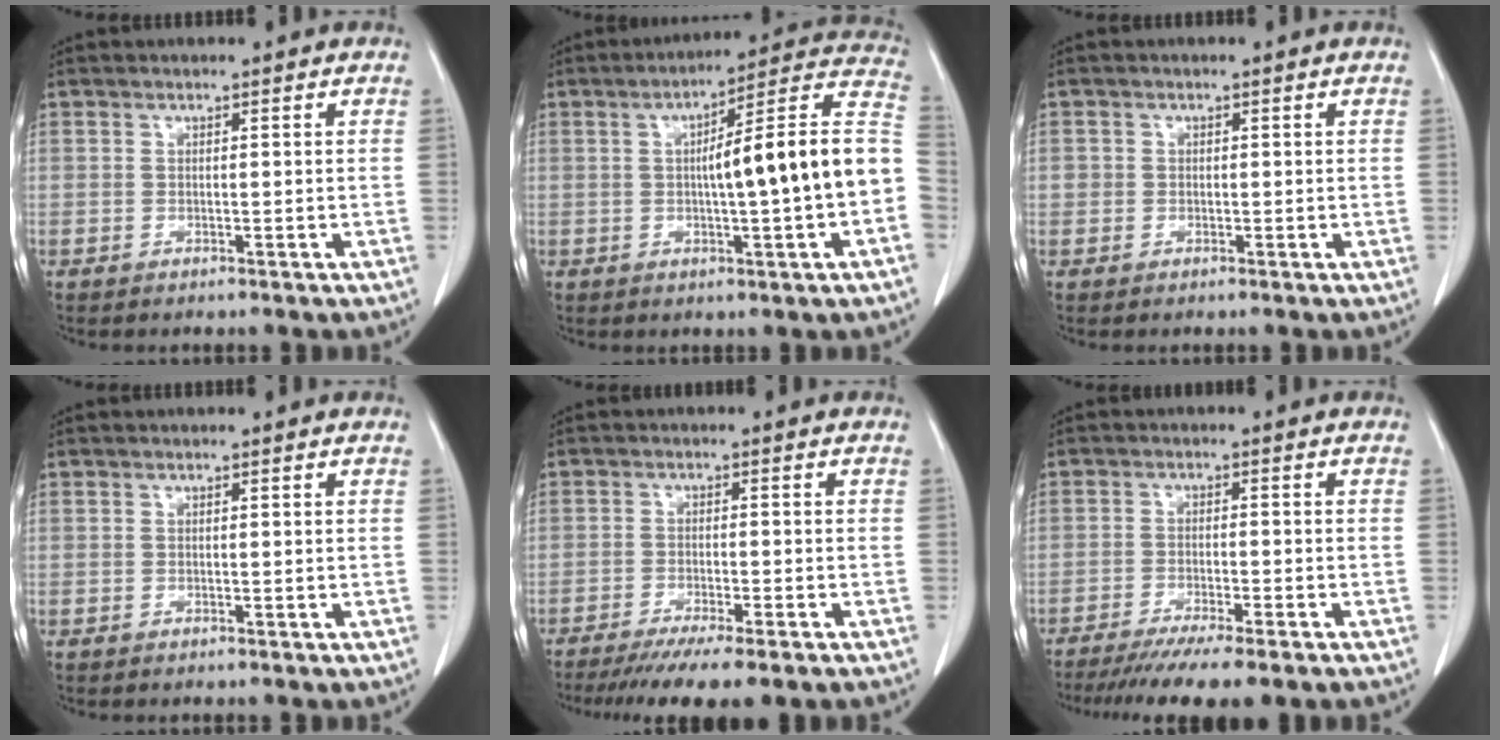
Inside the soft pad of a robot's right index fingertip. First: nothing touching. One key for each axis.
{"total": 17.0, "fx": -1.1, "fy": 0.5, "fz": 17.0, "tx": -0.214, "ty": 0.035, "tz": -0.020}
{"total": 1.2, "fx": 0.0, "fy": 1.2, "fz": 0.3, "tx": 0.003, "ty": 0.003, "tz": -0.001}
{"total": 0.0}
{"total": 10.3, "fx": -8.0, "fy": 0.6, "fz": 6.6, "tx": -0.080, "ty": -0.020, "tz": -0.120}
{"total": 11.5, "fx": -9.1, "fy": 0.4, "fz": 7.0, "tx": -0.087, "ty": -0.024, "tz": -0.138}